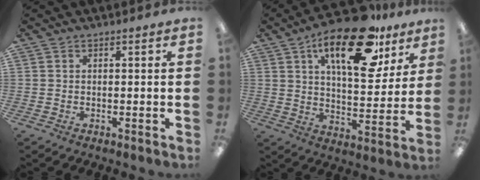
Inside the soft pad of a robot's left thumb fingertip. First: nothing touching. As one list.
[{"total": 22.3, "force": [13.0, 9.4, 15.6], "torque": [-0.225, -0.061, 0.209]}]